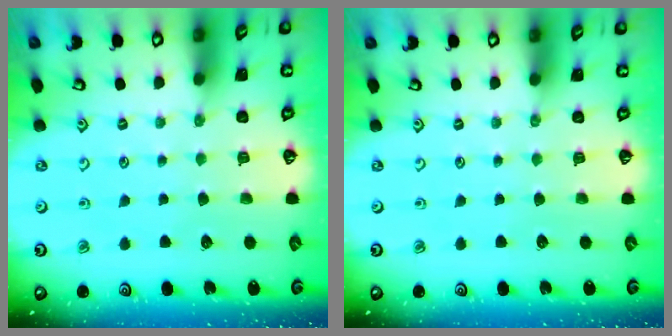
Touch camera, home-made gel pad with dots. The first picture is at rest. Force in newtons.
{"total": 0.0}